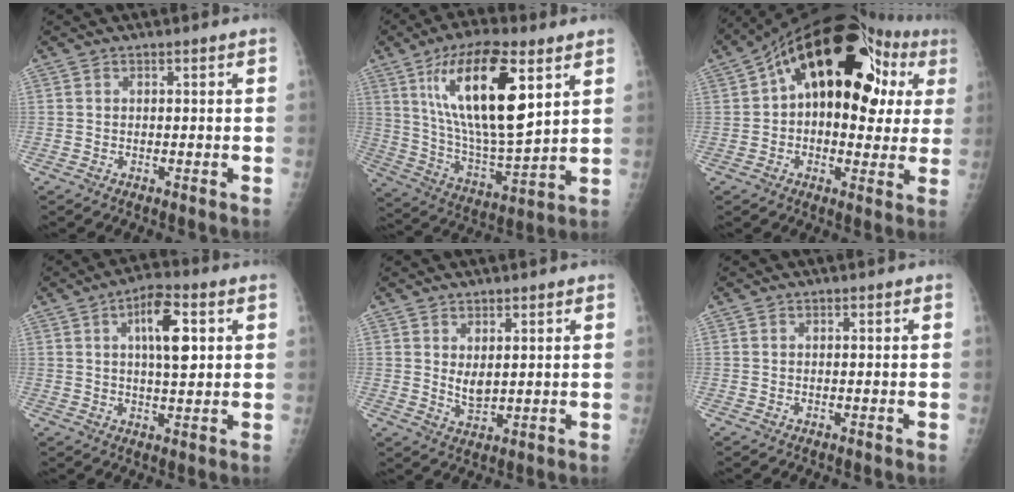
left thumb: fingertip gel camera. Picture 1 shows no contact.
{"total": 22.1, "force": [8.7, 7.4, 18.9], "torque": [-0.326, -0.040, 0.156]}
{"total": 24.3, "force": [6.8, 13.2, 19.3], "torque": [-0.248, 0.049, 0.095]}
{"total": 9.5, "force": [2.9, 3.5, 8.3], "torque": [-0.118, 0.000, 0.043]}
{"total": 3.8, "force": [1.4, 2.1, 2.8], "torque": [-0.041, -0.018, 0.031]}
{"total": 0.0}